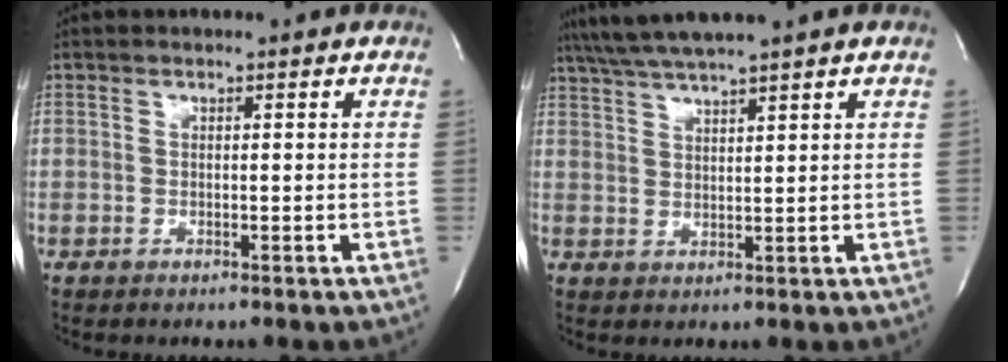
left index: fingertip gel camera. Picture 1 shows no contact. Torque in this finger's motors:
{"motor_torque": [0.80, -0.75, 0.58, 0.13]}